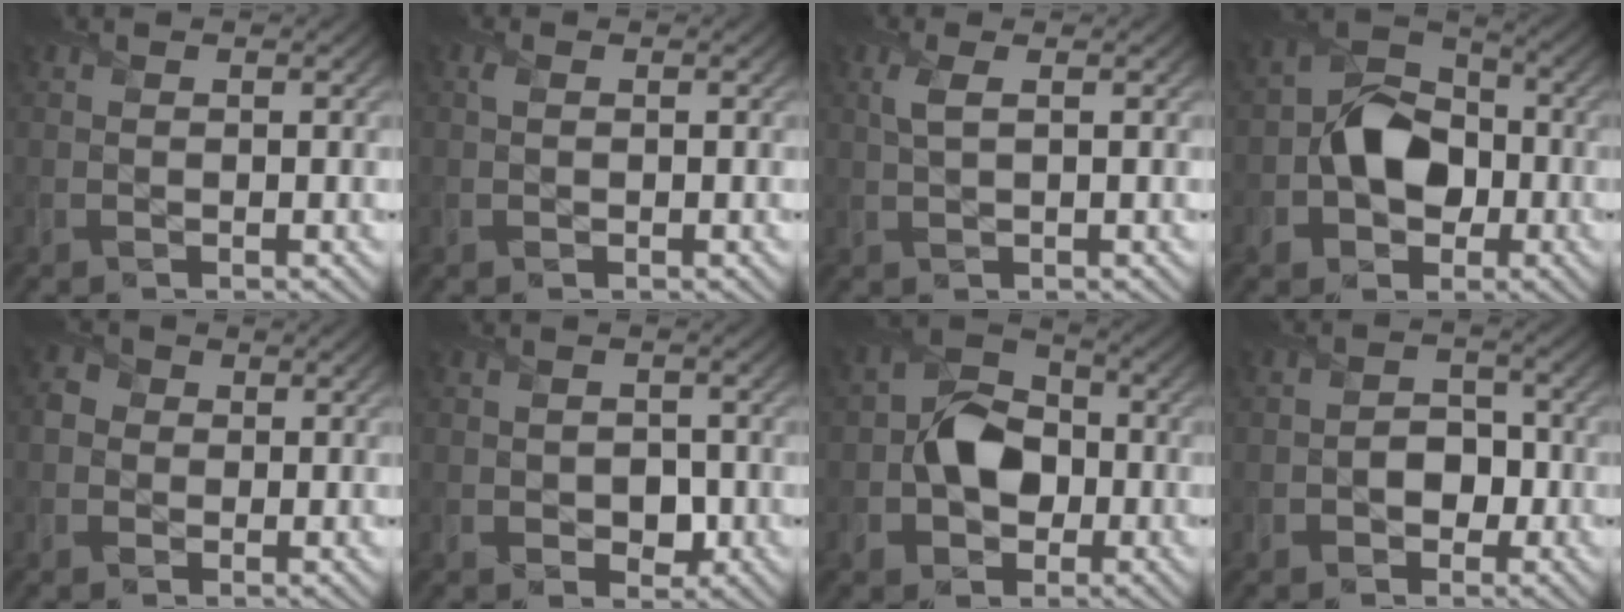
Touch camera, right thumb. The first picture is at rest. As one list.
[{"total": 0.6, "force": [0.2, 0.5, 0.4], "torque": [-0.010, 0.002, 0.002]}, {"total": 2.1, "force": [0.7, 0.6, 1.9], "torque": [-0.049, 0.005, 0.013]}, {"total": 8.2, "force": [-1.7, 6.3, 5.0], "torque": [-0.086, 0.008, -0.048]}, {"total": 2.5, "force": [-0.1, 2.4, 0.6], "torque": [-0.011, 0.002, -0.009]}, {"total": 3.1, "force": [-0.7, 2.5, 1.6], "torque": [-0.024, -0.006, -0.015]}, {"total": 7.3, "force": [-1.2, 5.7, 4.4], "torque": [-0.077, 0.008, -0.036]}, {"total": 3.5, "force": [-1.1, 2.8, 1.8], "torque": [-0.007, 0.004, -0.031]}]